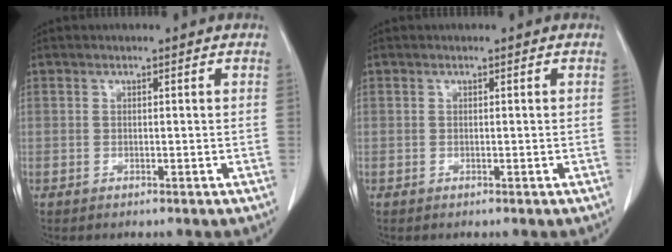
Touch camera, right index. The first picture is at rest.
{"total": 0.0}